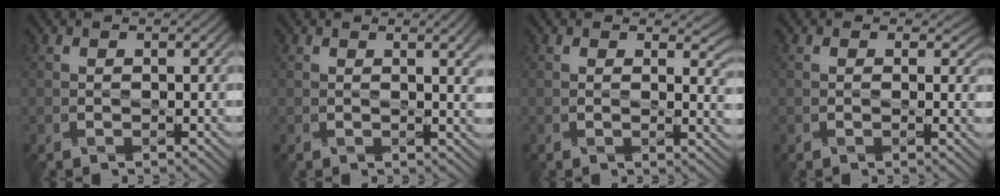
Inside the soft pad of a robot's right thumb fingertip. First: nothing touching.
{"total": 3.2, "force": [1.1, 0.8, 2.9], "torque": [-0.038, 0.003, 0.018]}
{"total": 3.4, "force": [1.5, 1.6, 2.6], "torque": [-0.033, -0.010, 0.024]}
{"total": 1.6, "force": [0.5, 1.1, 1.0], "torque": [-0.016, -0.009, 0.005]}